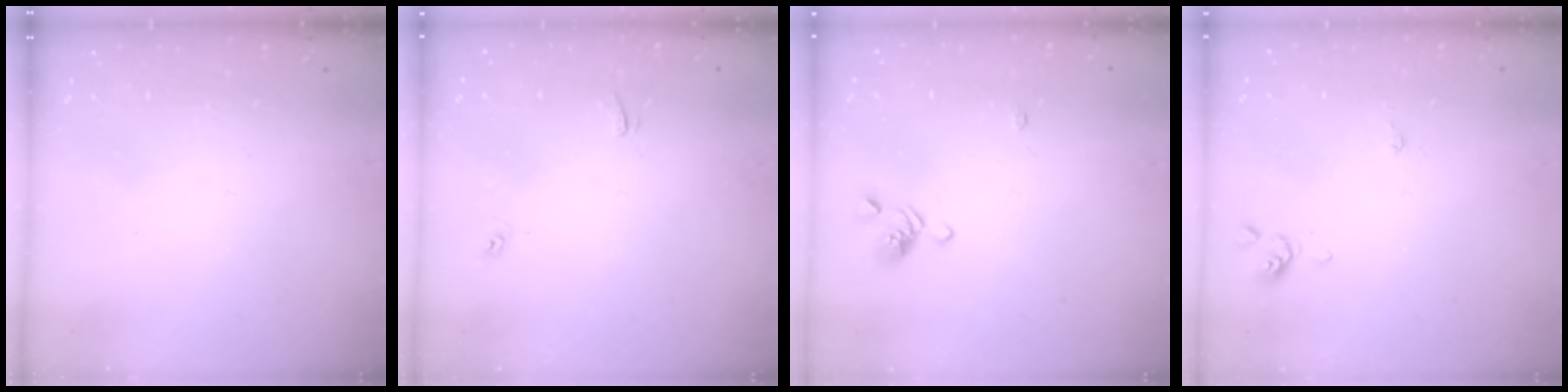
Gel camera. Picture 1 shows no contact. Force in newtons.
{"total": 4.9, "press": 4.9, "slide": 0.1}
{"total": 1.0, "press": 0.9, "slide": 0.5}
{"total": 0.0}